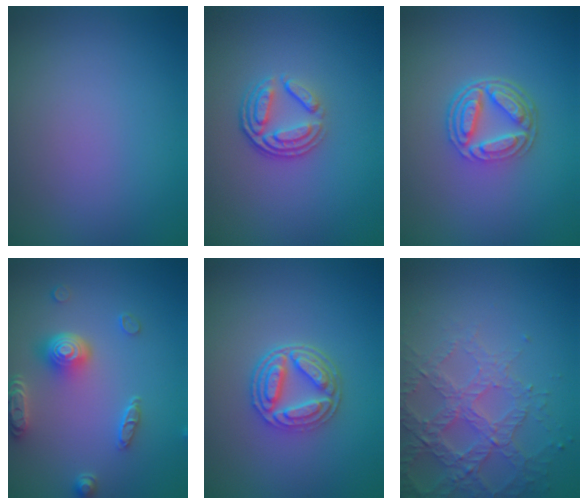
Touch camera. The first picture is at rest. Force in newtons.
{"total": 3.8, "press": 2.7, "slide": 2.6}
{"total": 4.8, "press": 3.5, "slide": 3.3}
{"total": 4.7, "press": 3.7, "slide": 3.0}
{"total": 4.6, "press": 3.7, "slide": 2.7}
{"total": 4.4, "press": 4.1, "slide": 1.6}